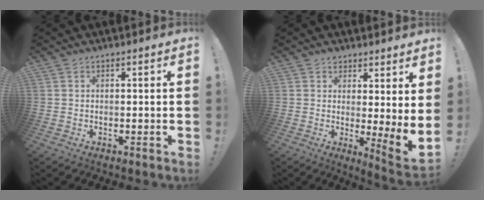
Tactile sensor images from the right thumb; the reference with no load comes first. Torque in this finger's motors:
{"motor_torque": [-0.37, 0.57, 0.91, 0.20, 0.00]}